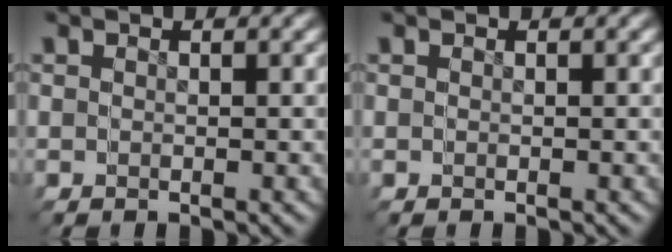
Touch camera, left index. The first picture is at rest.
{"total": 0.0}